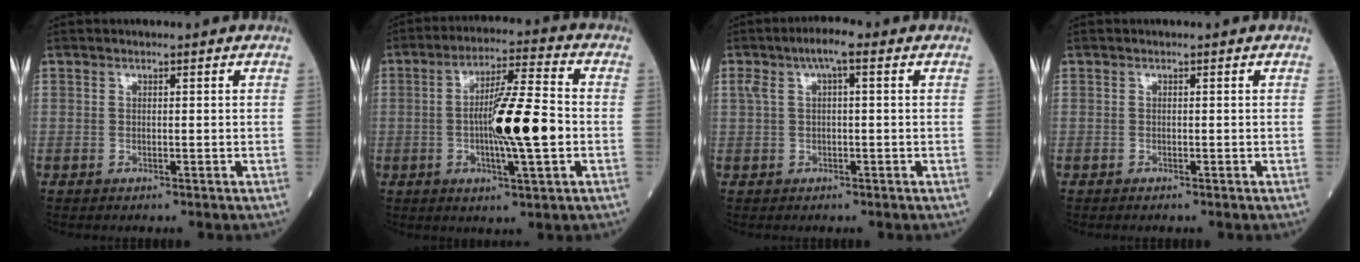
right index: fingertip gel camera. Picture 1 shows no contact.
{"total": 12.3, "force": [-1.4, 1.0, 12.2], "torque": [-0.209, 0.004, -0.027]}
{"total": 4.3, "force": [1.8, 0.9, 3.8], "torque": [-0.076, 0.024, 0.034]}
{"total": 0.0}